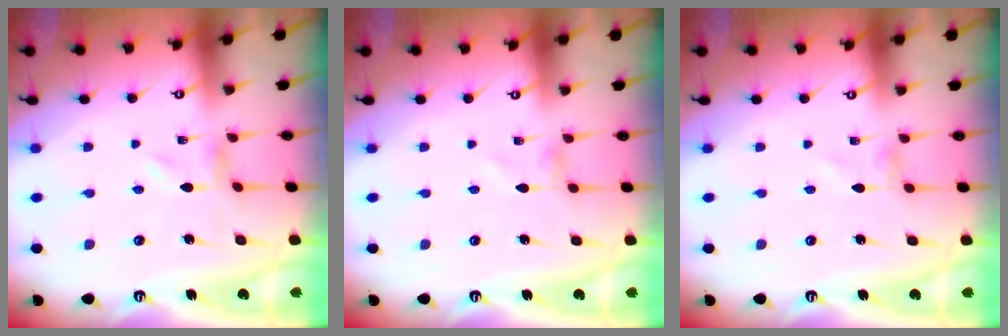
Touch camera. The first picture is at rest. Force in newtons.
{"total": 0.0}
{"total": 0.0}